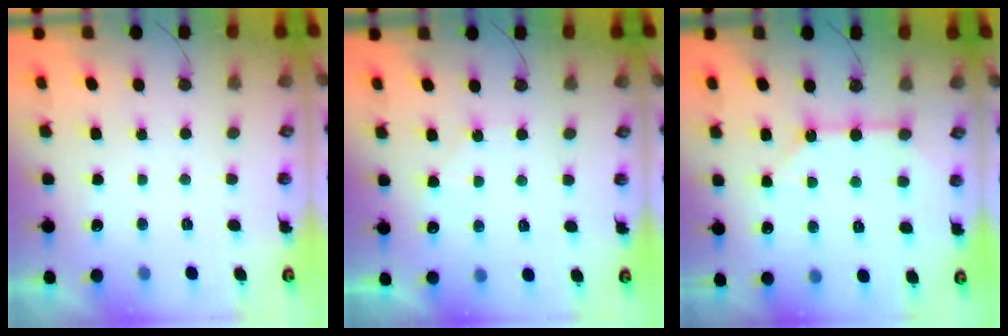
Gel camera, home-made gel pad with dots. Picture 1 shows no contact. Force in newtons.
{"total": 6.1, "press": 6.1, "slide": 0.8}
{"total": 8.1, "press": 8.1, "slide": 1.0}